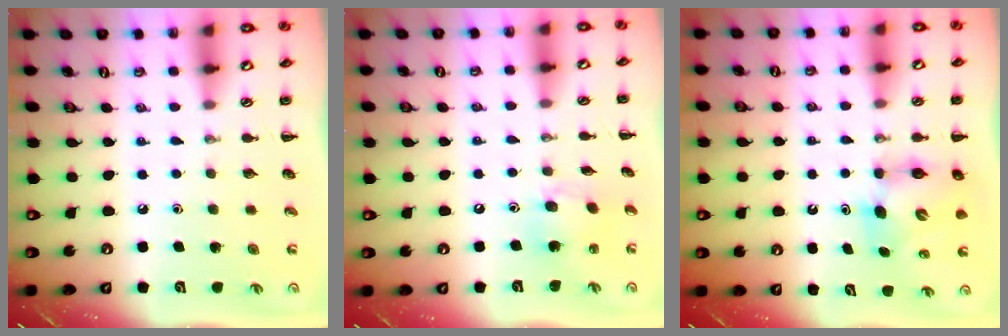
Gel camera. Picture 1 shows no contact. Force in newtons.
{"total": 9.9, "press": 9.6, "slide": 2.4}
{"total": 7.1, "press": 6.9, "slide": 1.7}